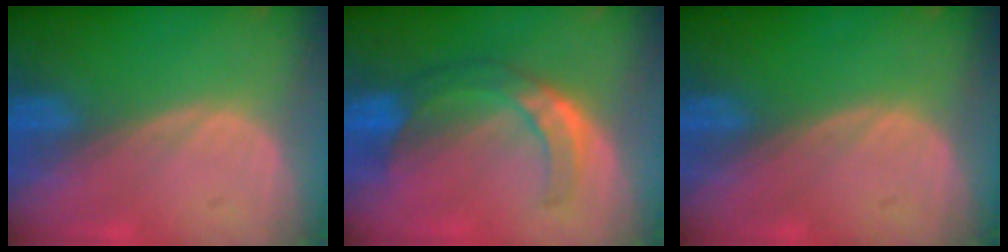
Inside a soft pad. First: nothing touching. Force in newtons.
{"total": 7.6, "press": 6.5, "slide": 4.0}
{"total": 0.0}